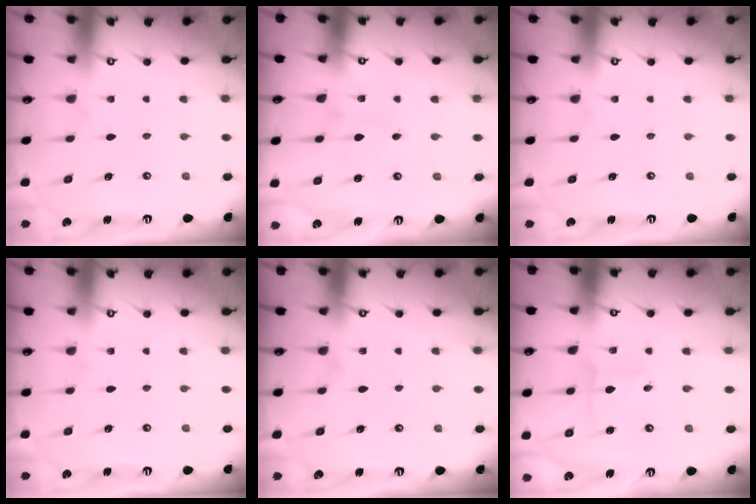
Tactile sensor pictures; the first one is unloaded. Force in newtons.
{"total": 3.1, "press": 3.1, "slide": 0.3}
{"total": 0.0}
{"total": 0.0}
{"total": 0.0}
{"total": 2.5, "press": 2.5, "slide": 0.1}